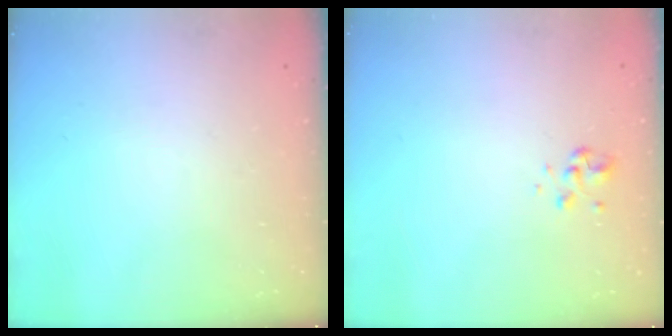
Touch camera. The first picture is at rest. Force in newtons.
{"total": 2.9, "press": 2.8, "slide": 0.9}